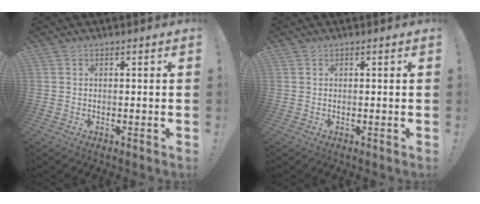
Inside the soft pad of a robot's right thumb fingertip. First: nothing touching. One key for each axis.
{"total": 0.0}